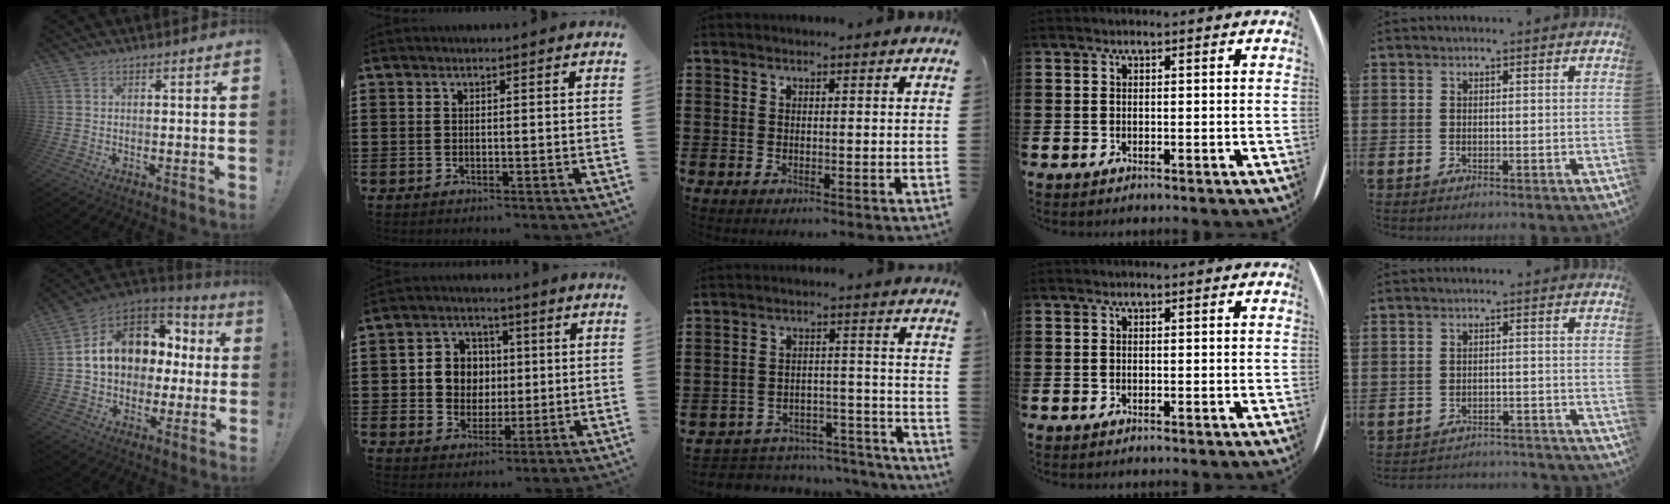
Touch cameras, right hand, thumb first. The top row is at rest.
{"thumb": {"total": 14.7, "force": [3.8, 11.5, 8.3], "torque": [-0.121, -0.009, 0.082]}, "index": {"total": 6.2, "force": [0.3, 5.9, 1.9], "torque": [-0.053, 0.017, 0.002]}, "middle": {"total": 4.8, "force": [-4.7, 1.0, 0.4], "torque": [-0.009, 0.012, -0.096]}, "little": {"total": 1.9, "force": [-1.9, 0.1, -0.1], "torque": [-0.005, 0.004, -0.041]}}